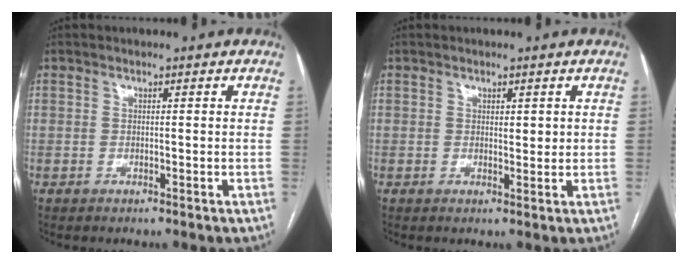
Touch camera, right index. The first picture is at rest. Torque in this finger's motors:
{"motor_torque": [0.34, 0.22, 0.13, 0.02]}